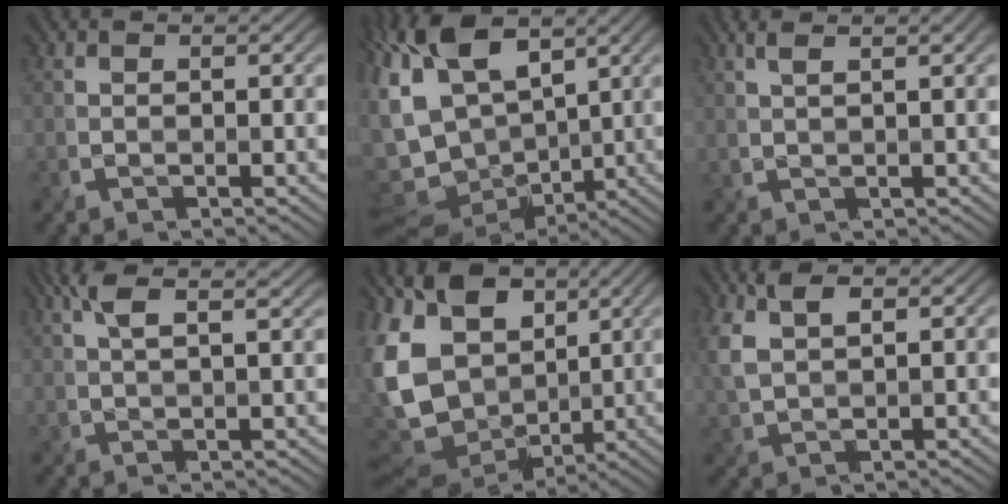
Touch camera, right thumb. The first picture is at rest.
{"total": 14.2, "force": [3.0, 9.0, 10.5], "torque": [-0.243, -0.007, 0.068]}
{"total": 3.1, "force": [1.6, 0.3, 2.6], "torque": [-0.051, 0.012, 0.032]}
{"total": 5.3, "force": [2.9, 1.1, 4.3], "torque": [-0.094, 0.014, 0.057]}
{"total": 17.6, "force": [1.7, 13.1, 11.6], "torque": [-0.295, -0.003, 0.060]}
{"total": 5.7, "force": [1.9, 3.2, 4.4], "torque": [-0.107, 0.007, 0.035]}